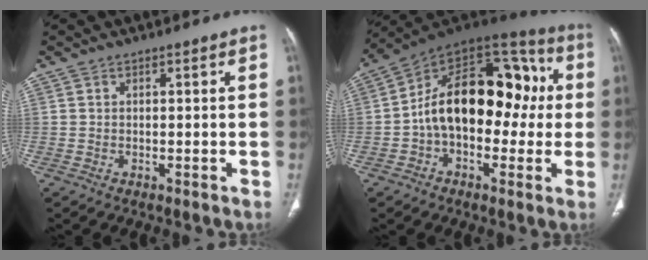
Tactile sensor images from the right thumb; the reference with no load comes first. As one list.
[{"total": 22.3, "force": [0.2, 13.8, 17.5], "torque": [-0.235, 0.059, -0.006]}]